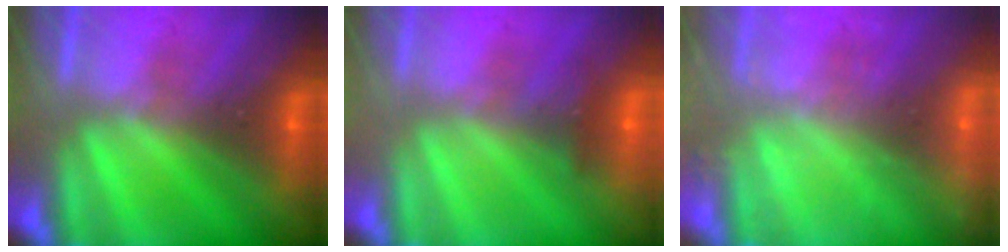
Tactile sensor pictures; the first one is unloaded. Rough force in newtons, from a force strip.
{"total": 2.4}
{"total": 2.3}